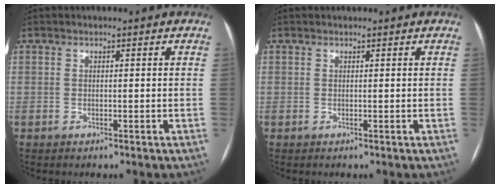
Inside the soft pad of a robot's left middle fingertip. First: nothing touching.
{"total": 0.7, "force": [0.7, 0.1, 0.1], "torque": [-0.003, 0.015, 0.014]}